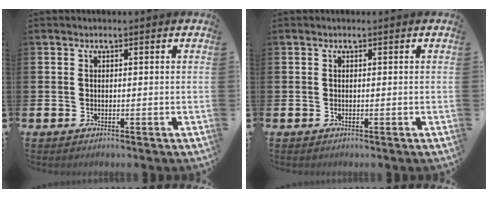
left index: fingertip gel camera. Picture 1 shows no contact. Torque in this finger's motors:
{"motor_torque": [-0.01, 0.01, 0.02, 0.00]}